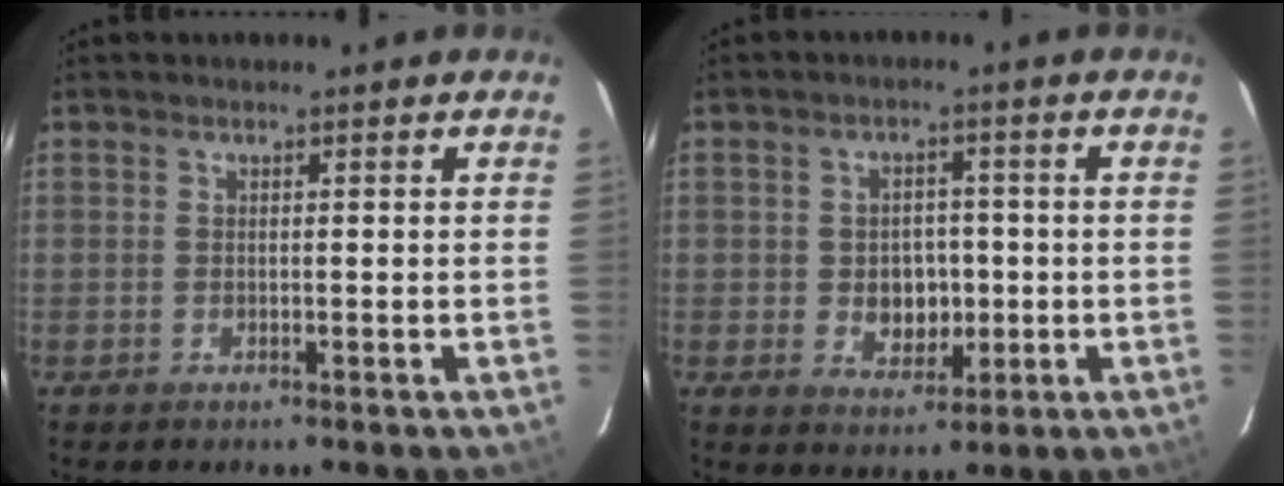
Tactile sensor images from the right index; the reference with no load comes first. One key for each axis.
{"total": 6.1, "fx": -0.7, "fy": 4.9, "fz": 3.5, "tx": -0.064, "ty": 0.003, "tz": 0.001}